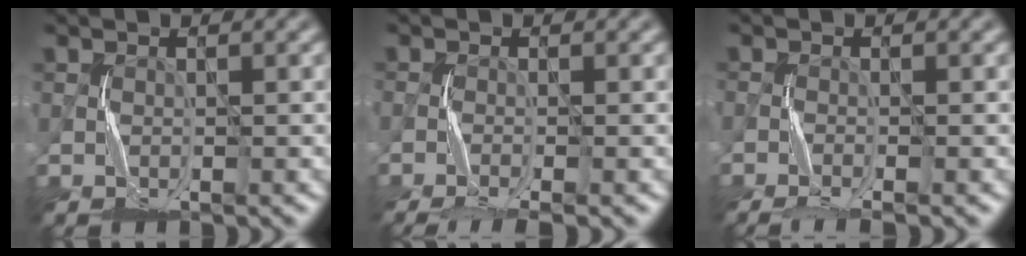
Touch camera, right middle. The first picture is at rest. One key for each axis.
{"total": 3.6, "fx": -2.9, "fy": 0.4, "fz": 2.2, "tx": -0.036, "ty": -0.003, "tz": -0.054}
{"total": 2.9, "fx": -2.4, "fy": 0.1, "fz": 1.6, "tx": -0.025, "ty": -0.003, "tz": -0.047}